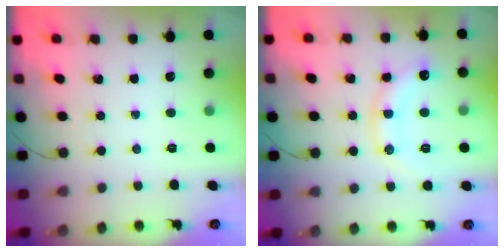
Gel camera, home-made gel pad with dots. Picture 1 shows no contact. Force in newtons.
{"total": 12.8, "press": 12.8, "slide": 0.3}